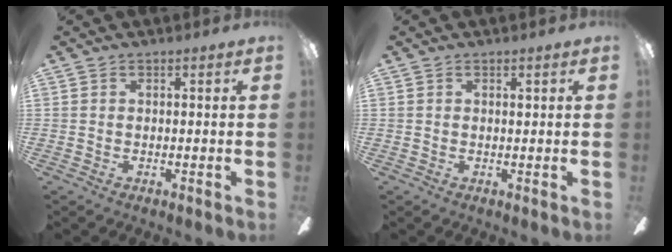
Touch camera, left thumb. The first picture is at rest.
{"total": 0.5, "force": [0.4, 0.3, 0.3], "torque": [0.001, -0.002, 0.005]}